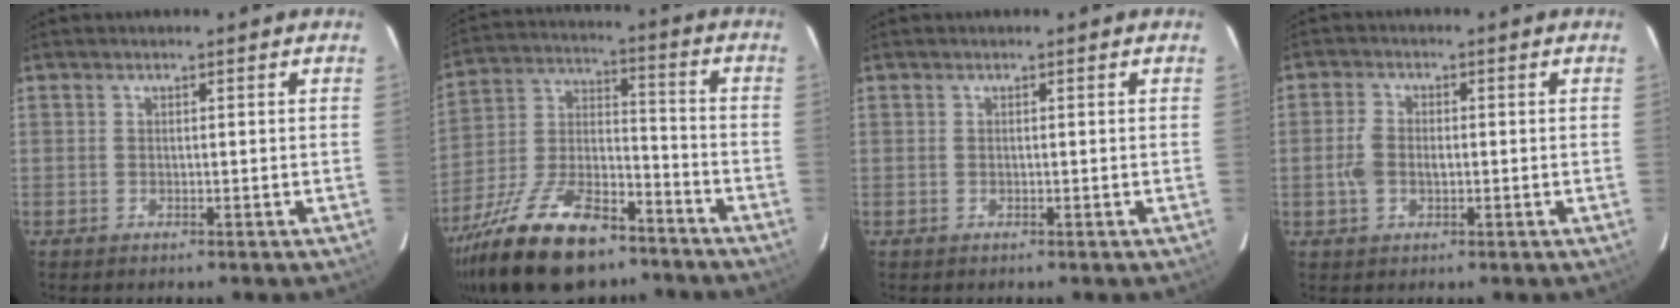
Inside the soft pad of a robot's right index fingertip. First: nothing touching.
{"total": 23.0, "force": [-15.6, 9.9, 13.6], "torque": [-0.279, -0.011, -0.263]}
{"total": 0.0}
{"total": 4.4, "force": [-0.7, 3.0, 3.1], "torque": [-0.070, 0.005, -0.010]}